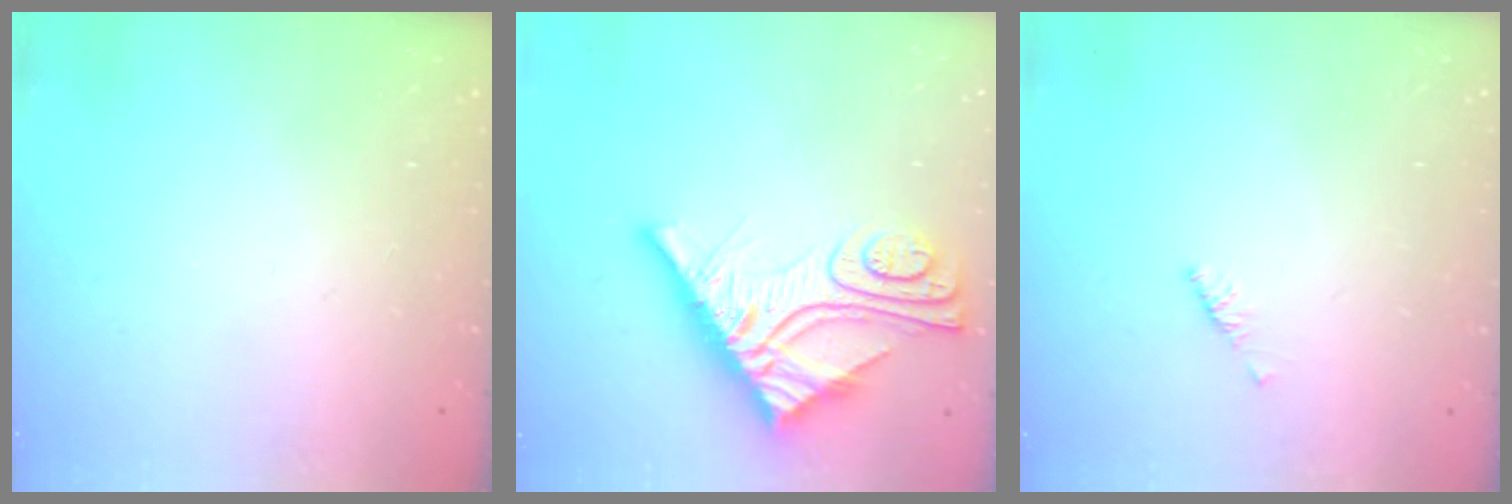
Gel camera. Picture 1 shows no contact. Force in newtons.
{"total": 13.9, "press": 13.8, "slide": 1.4}
{"total": 2.1, "press": 2.0, "slide": 0.6}